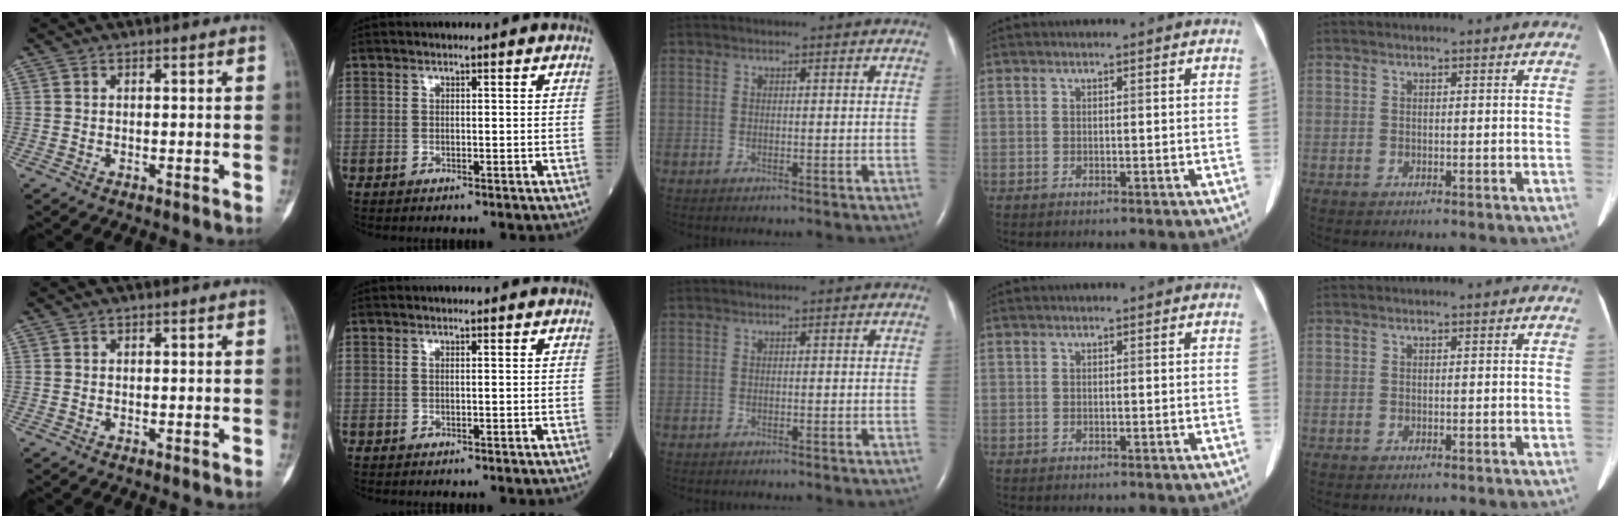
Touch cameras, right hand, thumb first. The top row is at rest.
{}